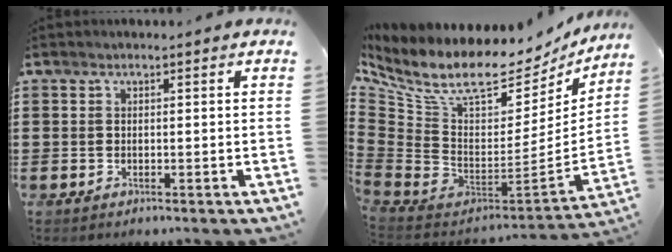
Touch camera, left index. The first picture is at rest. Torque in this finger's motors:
{"motor_torque": [1.58, -0.56, 0.37, 0.21]}